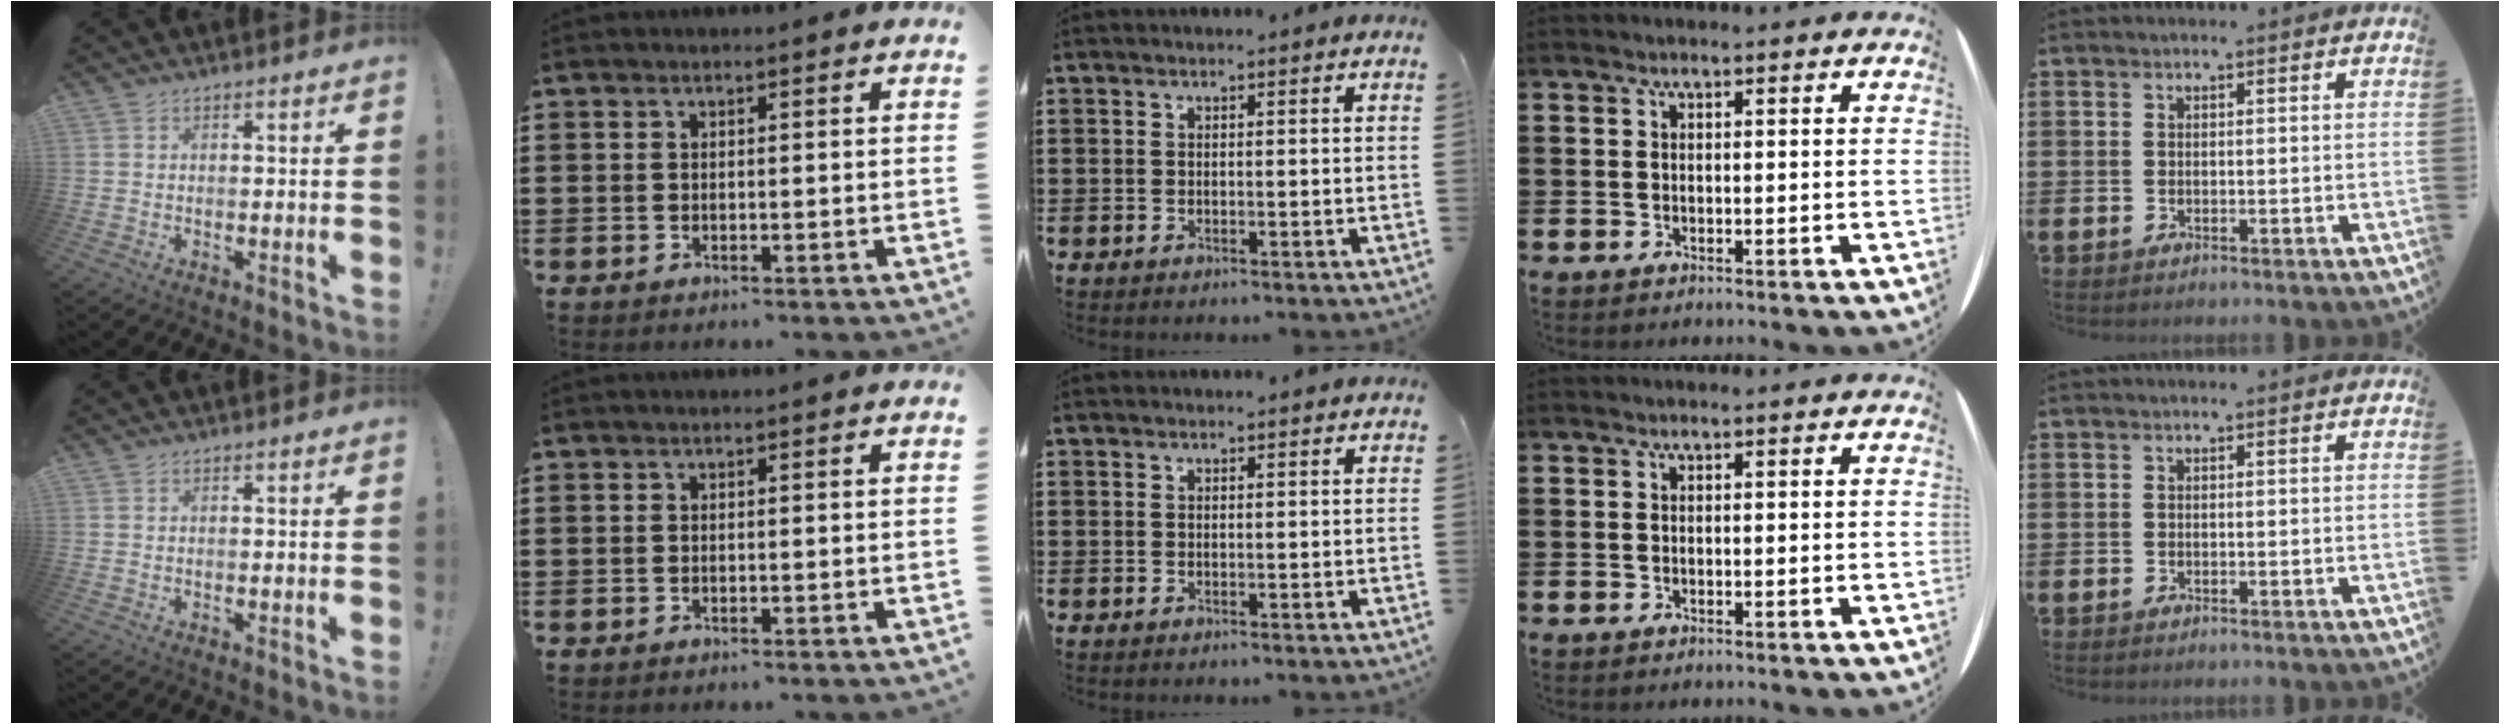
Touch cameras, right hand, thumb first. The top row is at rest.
{}